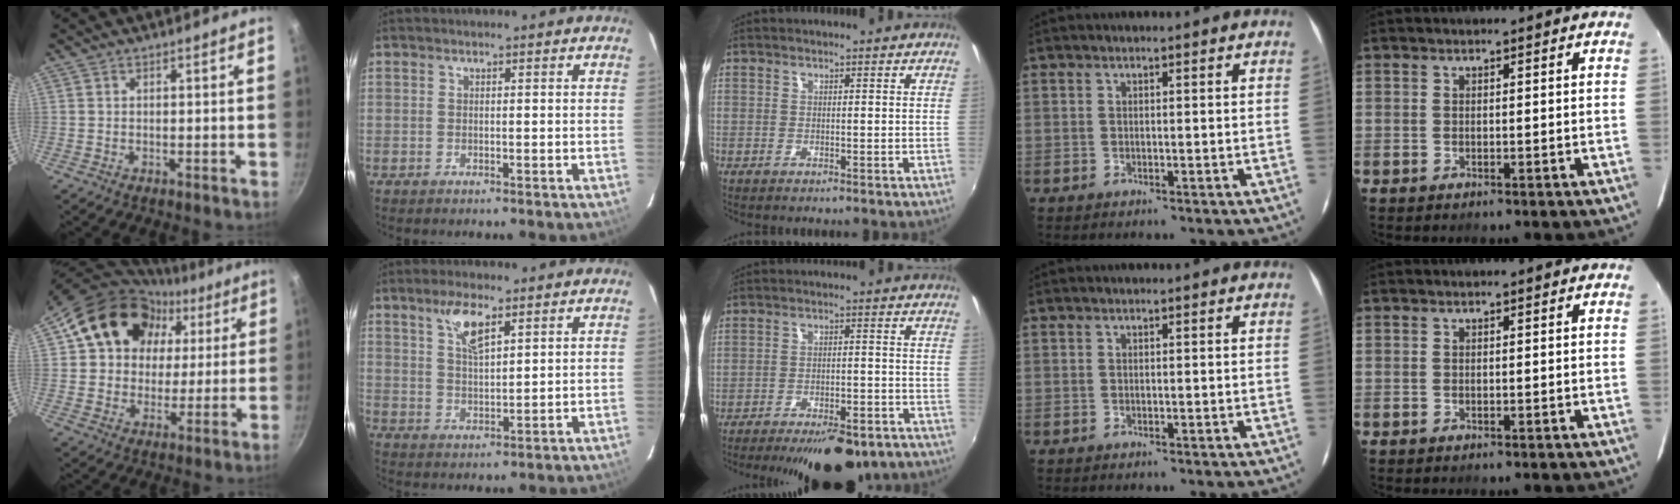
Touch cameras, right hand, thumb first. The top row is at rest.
{"thumb": {"total": 18.8, "force": [7.0, 15.0, 8.8], "torque": [-0.132, 0.019, 0.116]}, "index": {"total": 5.9, "force": [3.6, 1.8, 4.4], "torque": [-0.082, 0.003, 0.069]}, "middle": {"total": 16.9, "force": [-12.8, 5.8, 9.4], "torque": [-0.170, -0.017, -0.159]}}